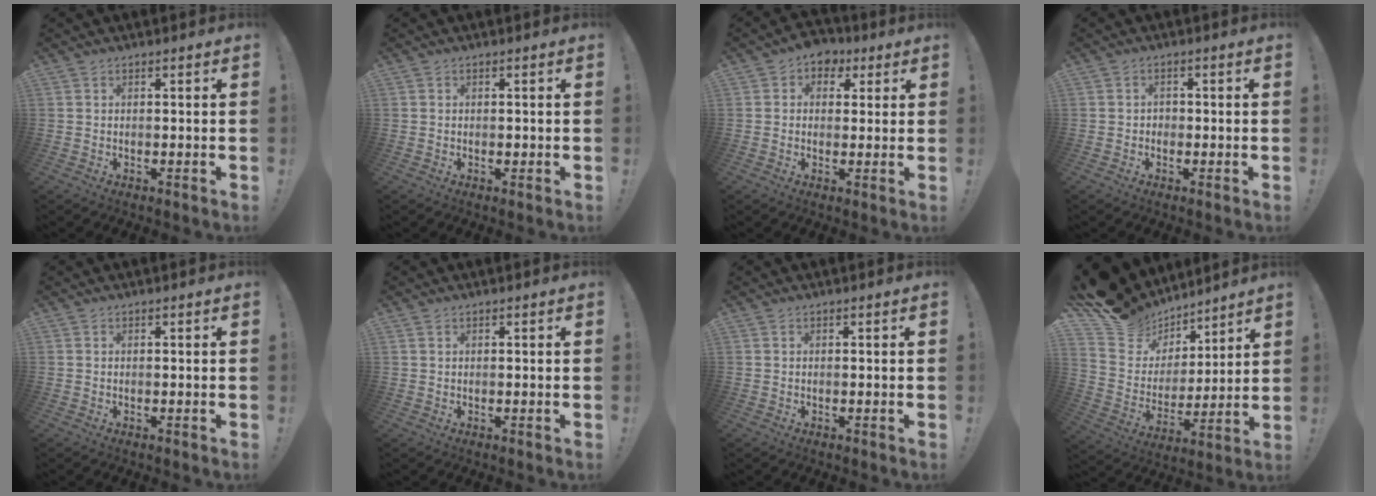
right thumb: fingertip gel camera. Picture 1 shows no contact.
{"total": 0.6, "force": [-0.2, 0.5, 0.1], "torque": [-0.004, 0.003, -0.003]}
{"total": 5.7, "force": [2.1, 4.9, 2.0], "torque": [-0.017, -0.007, 0.041]}
{"total": 1.7, "force": [-0.9, 1.2, 0.8], "torque": [-0.013, 0.005, -0.016]}
{"total": 0.0}
{"total": 0.6, "force": [0.3, 0.4, 0.2], "torque": [-0.010, 0.004, 0.007]}
{"total": 0.0}
{"total": 13.9, "force": [10.1, 9.2, 2.9], "torque": [-0.065, -0.077, 0.201]}